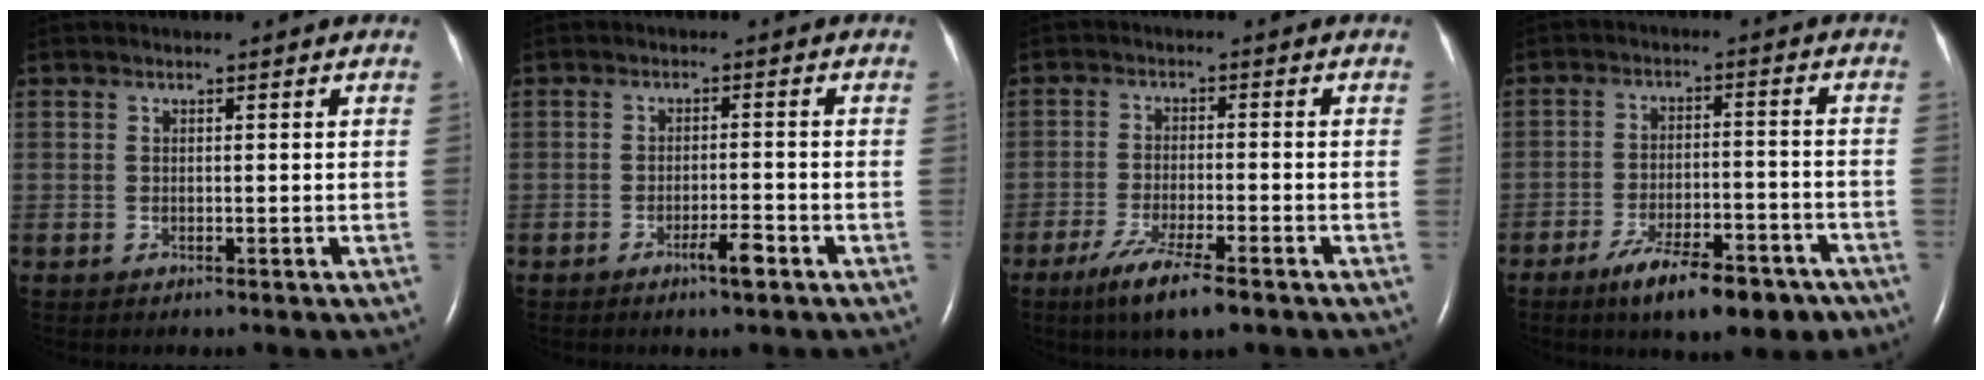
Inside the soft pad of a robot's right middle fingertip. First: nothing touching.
{"total": 3.1, "force": [-2.0, 0.1, 2.4], "torque": [-0.042, -0.003, -0.034]}
{"total": 7.6, "force": [-5.0, 0.7, 5.7], "torque": [-0.115, -0.019, -0.083]}
{"total": 11.6, "force": [-8.1, 3.5, 7.5], "torque": [-0.113, -0.002, -0.124]}